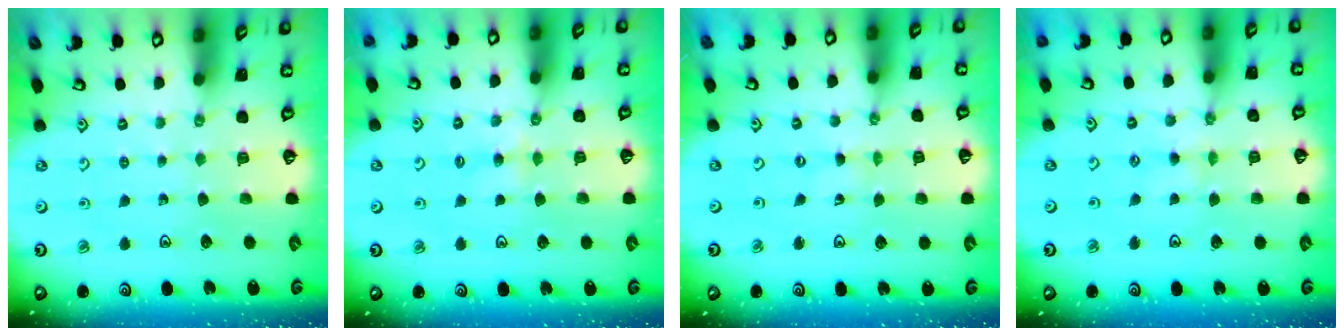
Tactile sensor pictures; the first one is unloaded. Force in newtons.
{"total": 3.4, "press": 3.4, "slide": 0.7}
{"total": 0.6, "press": 0.6, "slide": 0.1}
{"total": 2.2, "press": 2.2, "slide": 0.3}